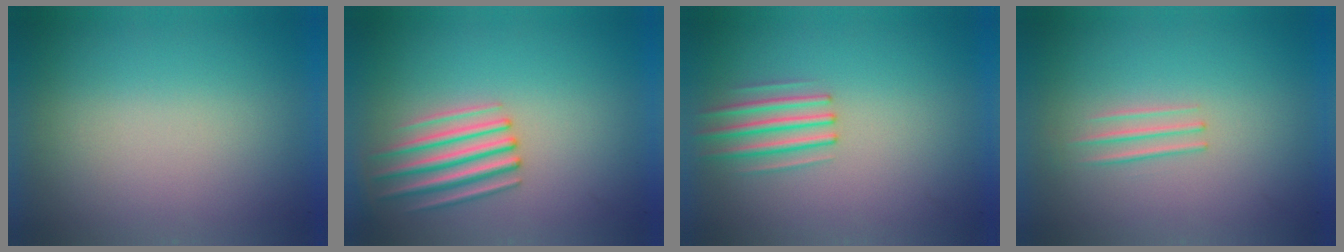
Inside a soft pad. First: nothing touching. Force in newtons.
{"total": 1.6}
{"total": 2.3}
{"total": 1.3}